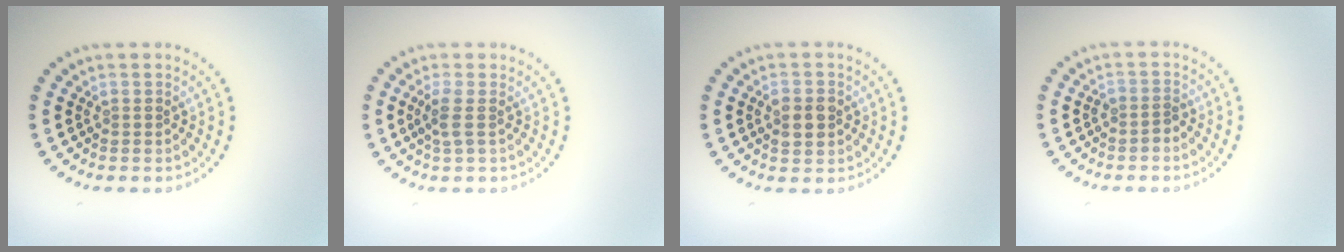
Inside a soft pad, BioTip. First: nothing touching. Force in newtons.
{"total": 1.4, "press": 1.2, "slide": 0.8}
{"total": 2.9, "press": 2.9, "slide": 0.2}
{"total": 1.3, "press": 1.0, "slide": 0.8}